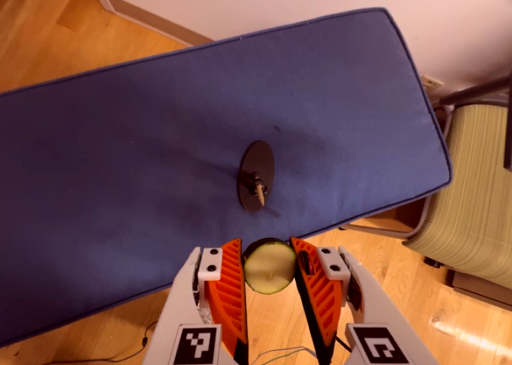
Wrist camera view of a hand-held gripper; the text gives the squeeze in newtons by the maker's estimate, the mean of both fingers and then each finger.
{"total": 9.7, "left": 9.8, "right": 9.6}